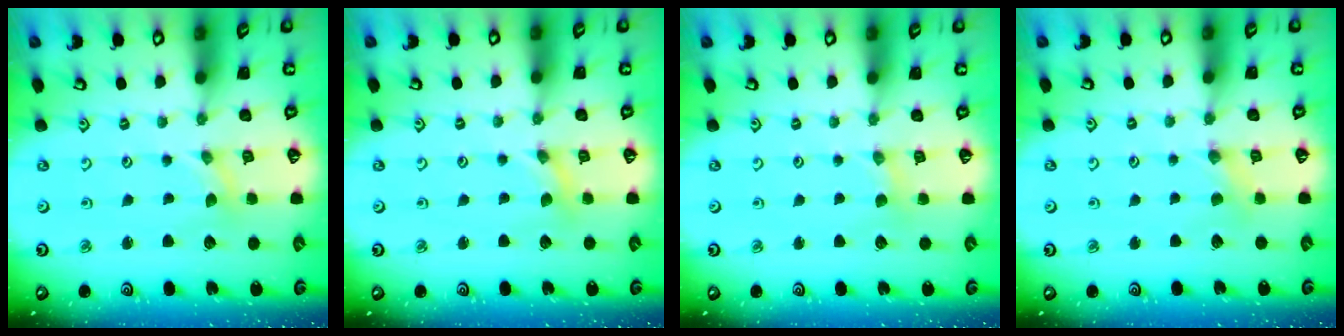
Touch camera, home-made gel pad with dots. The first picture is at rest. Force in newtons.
{"total": 0.0}
{"total": 1.7, "press": 1.7, "slide": 0.3}
{"total": 2.5, "press": 2.4, "slide": 0.4}